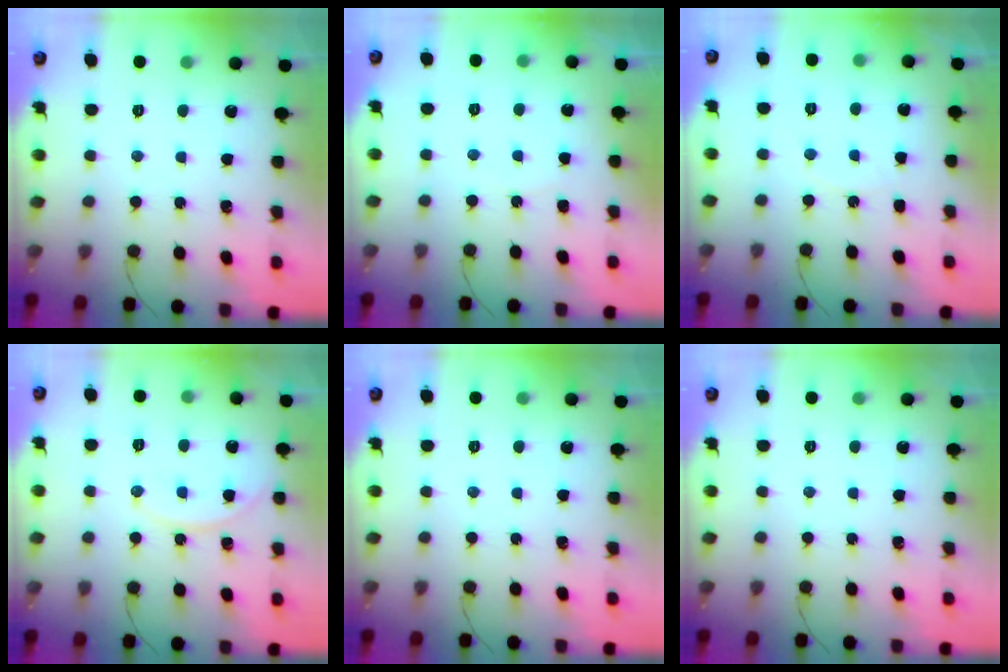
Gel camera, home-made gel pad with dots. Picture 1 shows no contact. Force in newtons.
{"total": 2.8, "press": 2.8, "slide": 0.6}
{"total": 6.5, "press": 6.5, "slide": 0.6}
{"total": 10.2, "press": 10.2, "slide": 0.1}
{"total": 0.0}
{"total": 0.0}